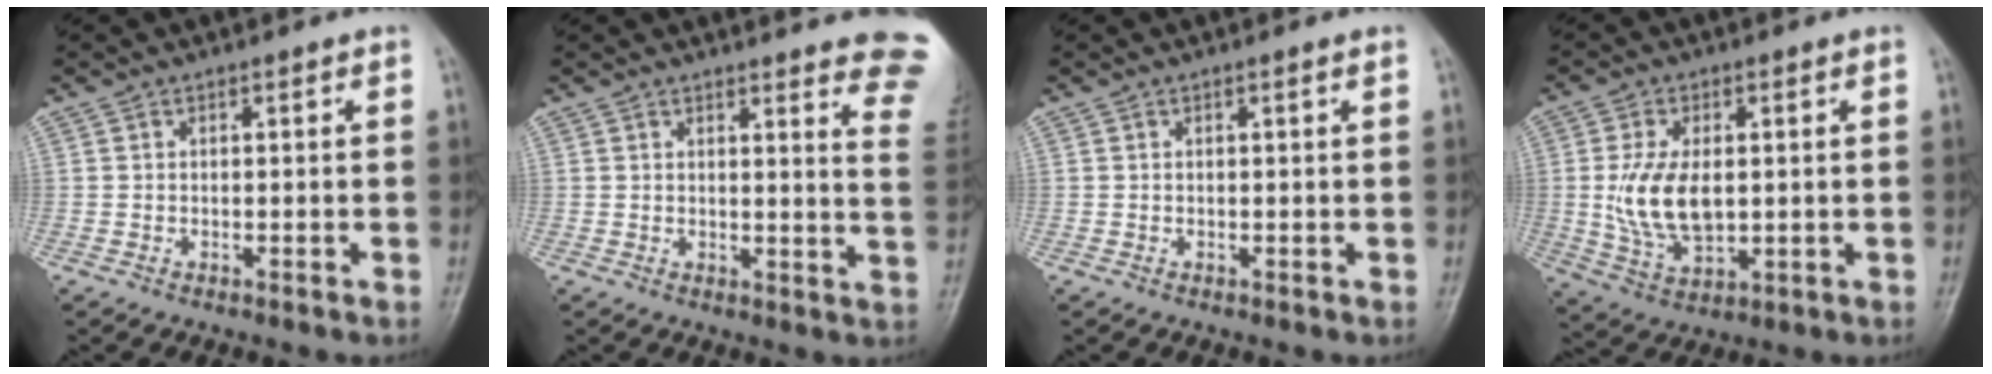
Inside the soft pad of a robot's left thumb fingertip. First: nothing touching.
{"total": 13.9, "force": [12.1, 2.0, 6.4], "torque": [-0.040, -0.091, 0.111]}
{"total": 0.5, "force": [0.2, -0.1, 0.5], "torque": [-0.011, 0.001, 0.003]}
{"total": 10.9, "force": [0.5, 6.2, 8.9], "torque": [-0.167, -0.011, 0.020]}